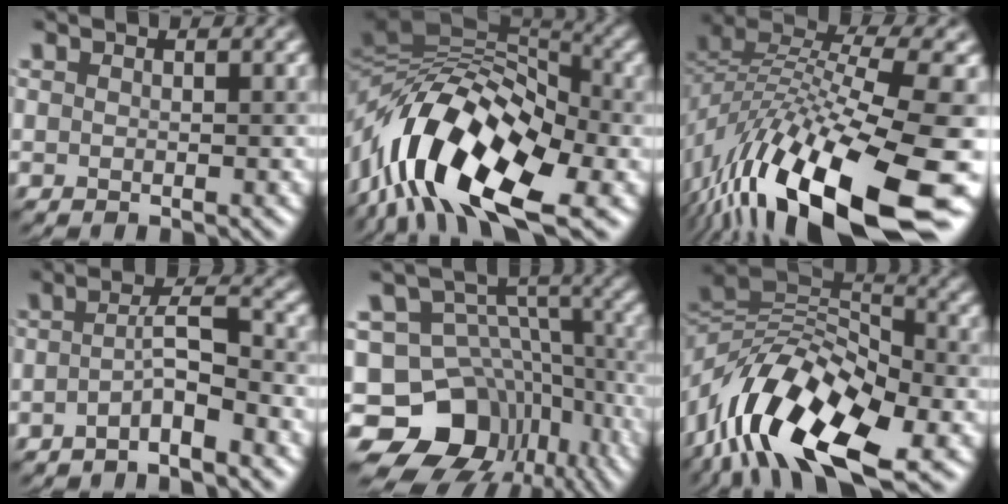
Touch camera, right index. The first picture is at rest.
{"total": 14.8, "force": [-5.3, 7.5, 11.6], "torque": [-0.194, 0.027, -0.108]}
{"total": 16.0, "force": [-7.5, 4.5, 13.3], "torque": [-0.259, 0.014, -0.129]}
{"total": 3.5, "force": [-2.0, 0.5, 2.8], "torque": [-0.044, 0.023, -0.043]}
{"total": 13.2, "force": [-6.8, 9.9, 5.4], "torque": [-0.093, 0.024, -0.108]}
{"total": 13.9, "force": [-5.6, 6.7, 10.8], "torque": [-0.183, 0.019, -0.112]}